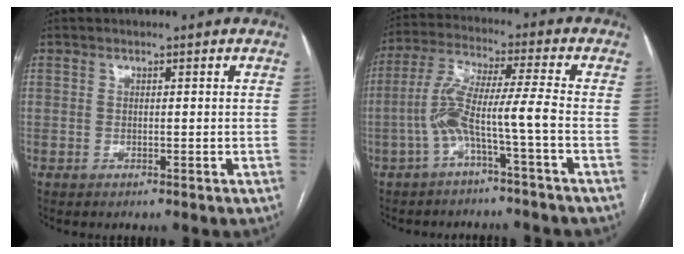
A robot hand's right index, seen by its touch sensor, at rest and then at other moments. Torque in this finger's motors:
{"motor_torque": [1.32, -0.62, 0.71, 0.19]}